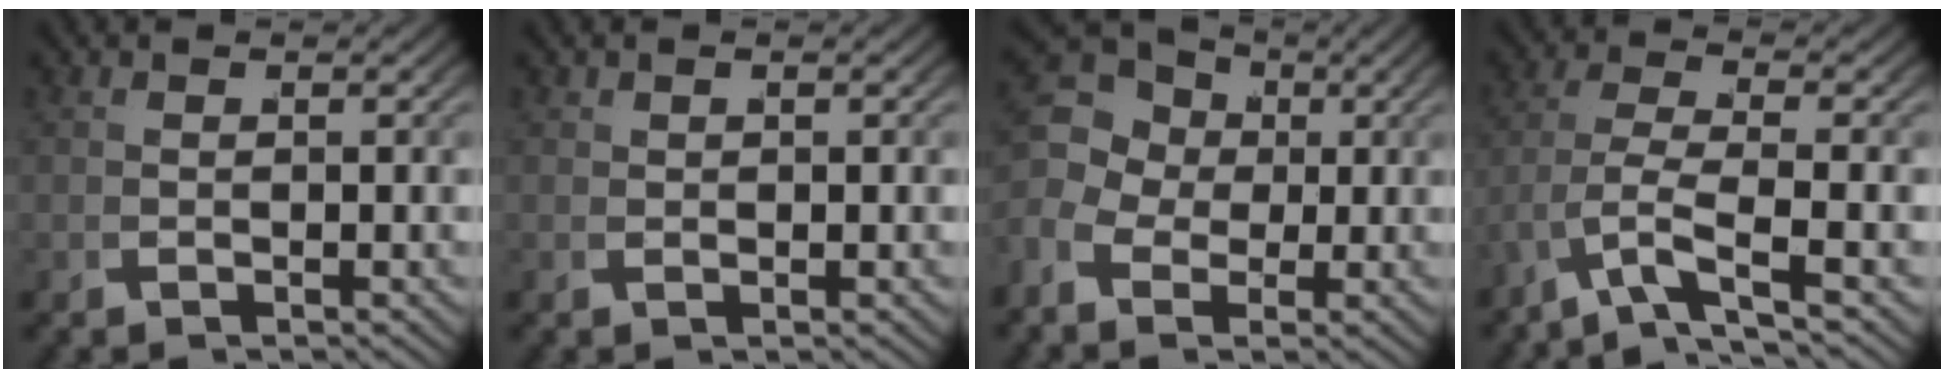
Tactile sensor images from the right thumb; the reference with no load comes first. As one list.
[{"total": 0.7, "force": [0.5, 0.3, 0.4], "torque": [-0.008, -0.002, 0.013]}, {"total": 7.1, "force": [2.4, 5.3, 4.1], "torque": [-0.087, 0.000, 0.035]}, {"total": 5.3, "force": [-2.1, 2.6, 4.1], "torque": [-0.118, -0.036, -0.017]}]